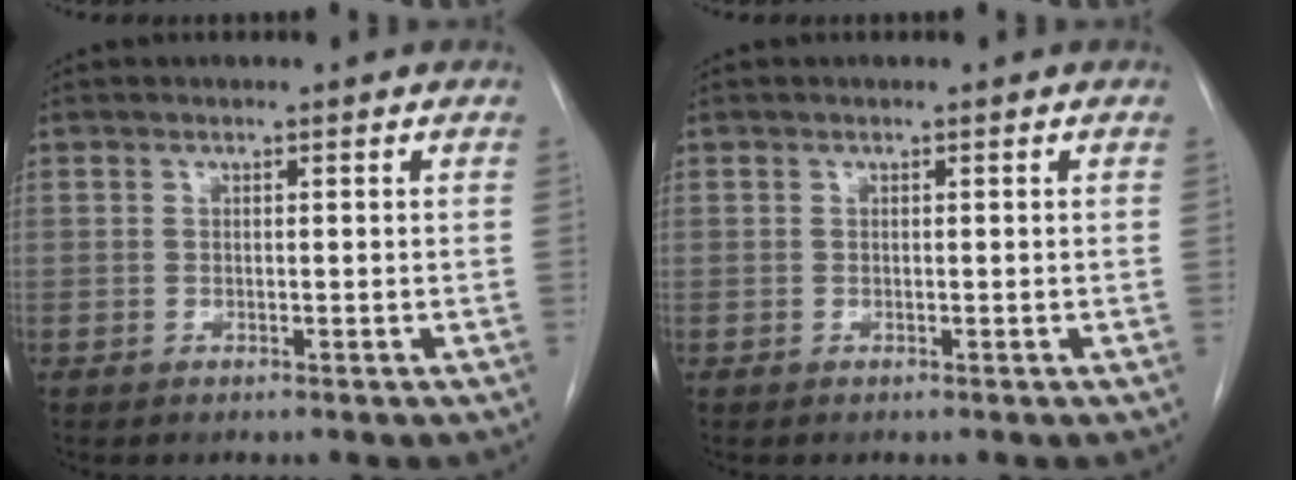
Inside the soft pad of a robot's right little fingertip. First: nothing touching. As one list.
[{"total": 0.0}]